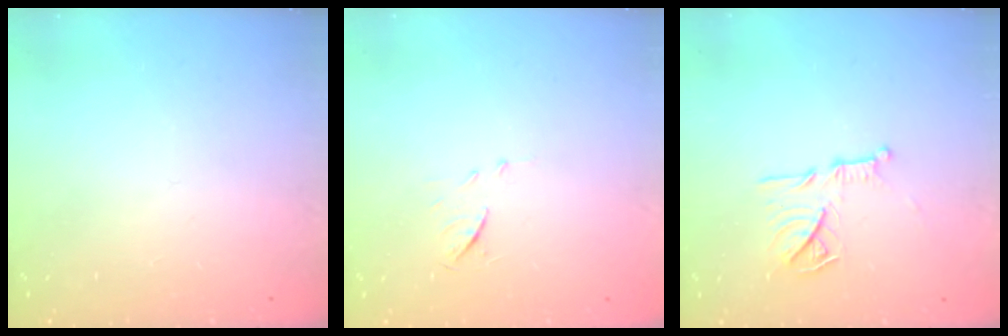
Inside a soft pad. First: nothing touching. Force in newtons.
{"total": 5.8, "press": 5.8, "slide": 0.5}
{"total": 12.5, "press": 12.5, "slide": 0.8}